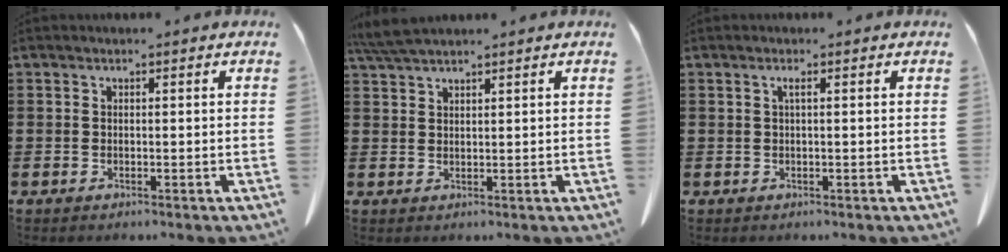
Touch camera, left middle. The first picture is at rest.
{"total": 3.8, "force": [3.1, 0.5, 2.1], "torque": [-0.049, -0.003, 0.061]}
{"total": 1.1, "force": [0.2, 0.0, 1.0], "torque": [-0.020, -0.001, 0.005]}